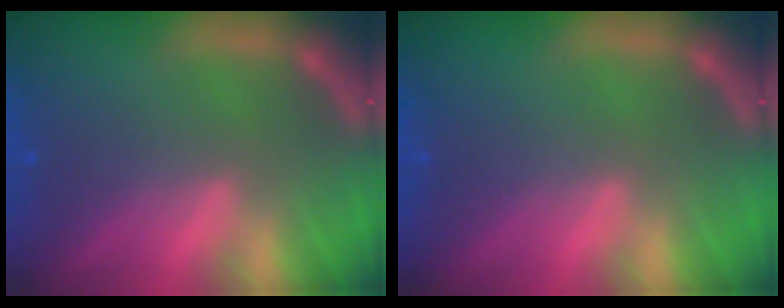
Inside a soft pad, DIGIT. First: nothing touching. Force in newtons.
{"total": 0.0}